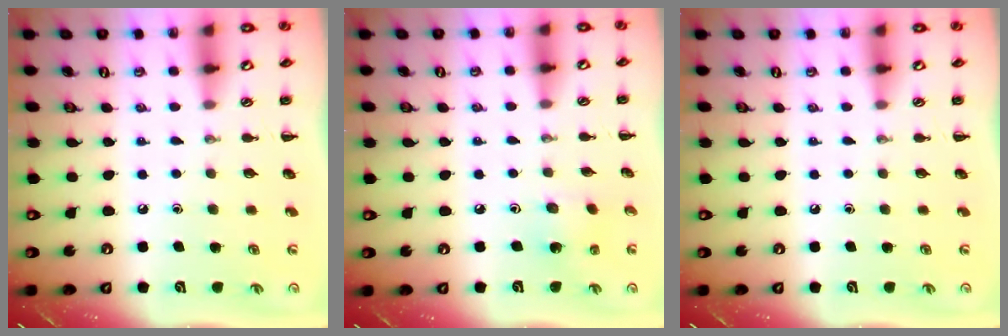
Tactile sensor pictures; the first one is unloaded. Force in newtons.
{"total": 2.7, "press": 2.6, "slide": 0.7}
{"total": 0.0}